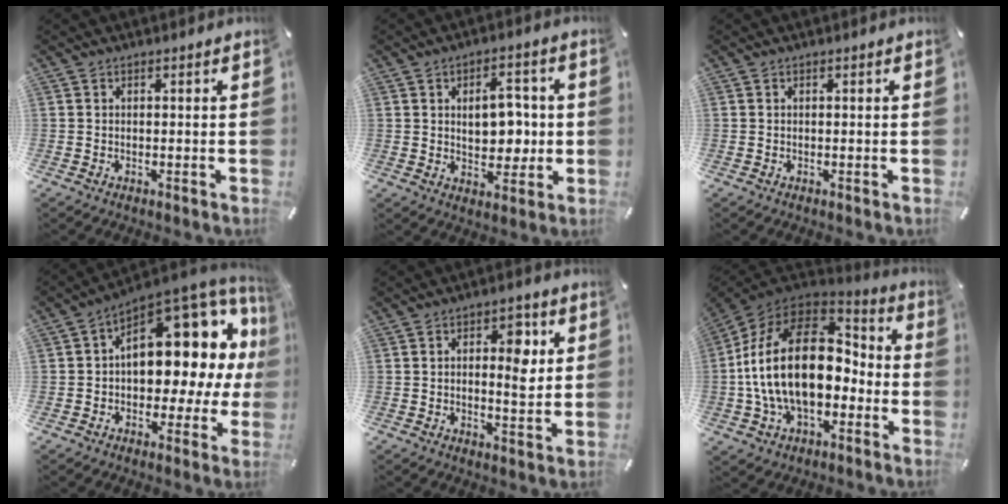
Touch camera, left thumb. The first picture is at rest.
{"total": 10.1, "force": [0.9, 6.6, 7.6], "torque": [-0.097, 0.003, 0.013]}
{"total": 0.0}
{"total": 17.6, "force": [6.9, 10.2, 12.6], "torque": [-0.141, -0.074, 0.111]}
{"total": 7.7, "force": [1.7, 3.8, 6.5], "torque": [-0.079, -0.008, 0.020]}
{"total": 25.4, "force": [-0.7, 16.4, 19.4], "torque": [-0.373, 0.020, -0.006]}